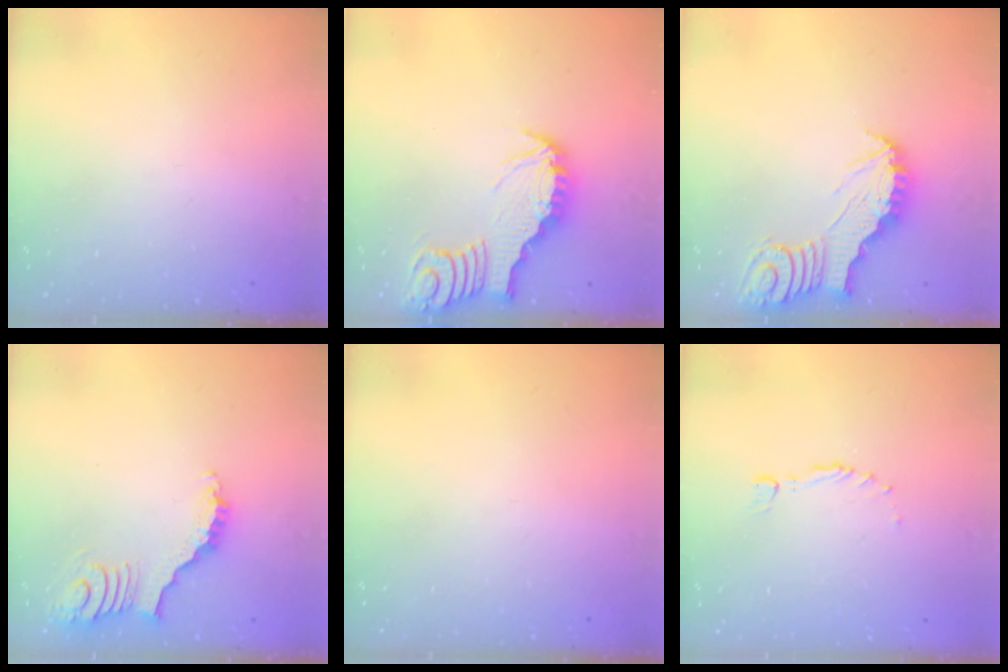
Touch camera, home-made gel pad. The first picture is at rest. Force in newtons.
{"total": 3.2, "press": 3.2, "slide": 0.4}
{"total": 3.0, "press": 3.0, "slide": 0.3}
{"total": 3.6, "press": 3.6, "slide": 0.6}
{"total": 0.0}
{"total": 0.0}